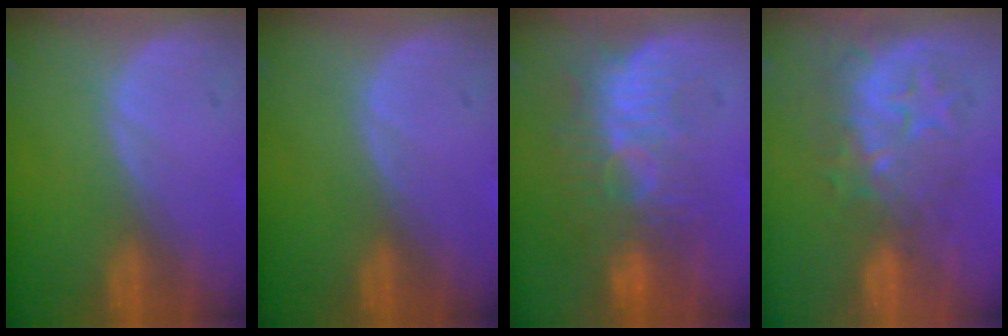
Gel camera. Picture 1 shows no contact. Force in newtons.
{"total": 0.0}
{"total": 9.1, "press": 8.3, "slide": 3.9}
{"total": 9.2, "press": 8.0, "slide": 4.5}